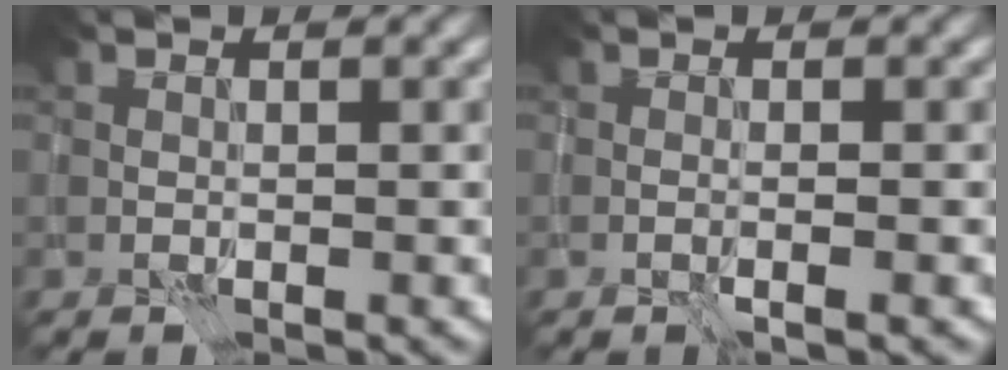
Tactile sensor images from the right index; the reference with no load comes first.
{"total": 1.2, "force": [-0.5, 0.1, 1.1], "torque": [-0.016, 0.003, -0.013]}